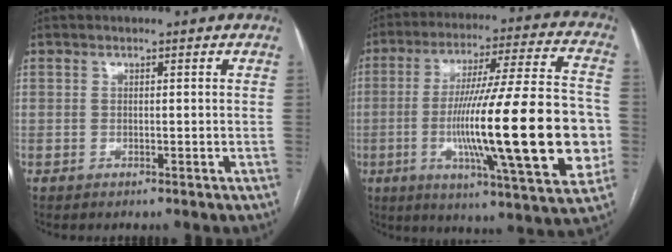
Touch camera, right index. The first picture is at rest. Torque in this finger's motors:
{"motor_torque": [1.65, -0.05, 0.83, 0.17]}